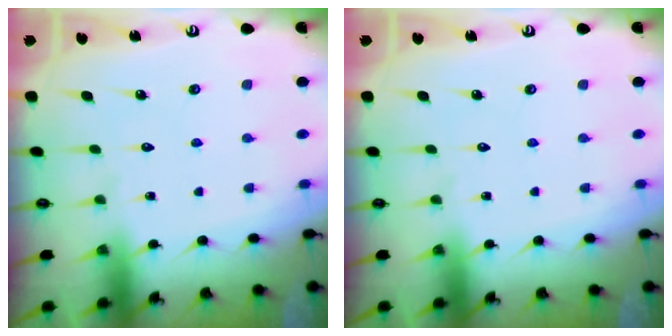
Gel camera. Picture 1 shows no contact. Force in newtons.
{"total": 0.0}